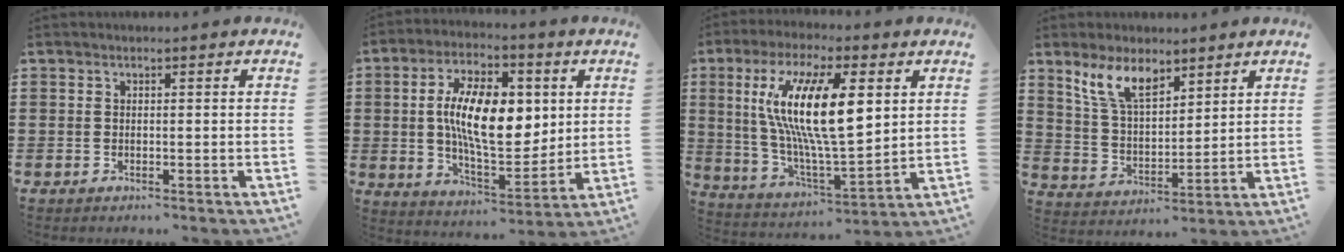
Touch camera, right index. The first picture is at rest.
{"total": 13.9, "force": [2.5, 6.8, 11.8], "torque": [-0.208, 0.013, 0.044]}
{"total": 16.2, "force": [4.8, 4.6, 14.8], "torque": [-0.291, -0.006, 0.080]}
{"total": 8.3, "force": [6.0, 3.2, 4.6], "torque": [-0.110, -0.005, 0.113]}